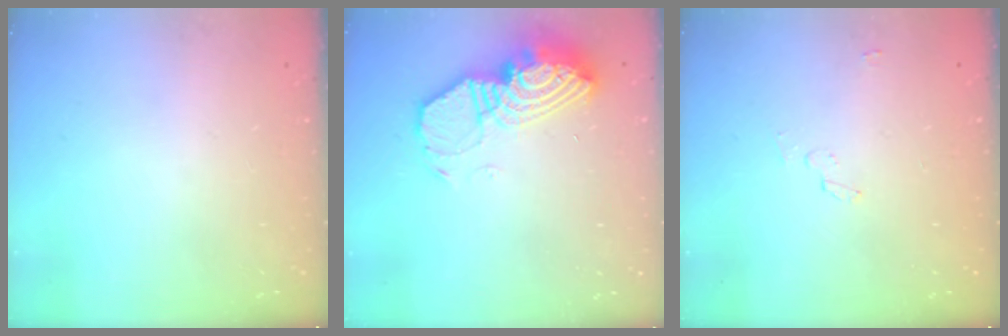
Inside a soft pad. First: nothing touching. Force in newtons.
{"total": 14.8, "press": 14.8, "slide": 1.3}
{"total": 2.2, "press": 2.2, "slide": 0.2}